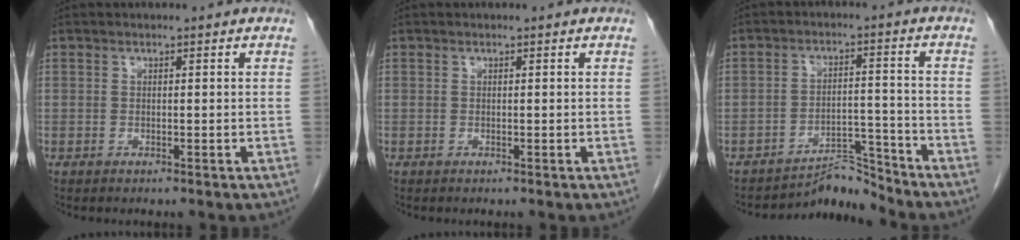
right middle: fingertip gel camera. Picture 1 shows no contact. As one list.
[{"total": 0.0}, {"total": 4.9, "force": [-4.9, 0.1, -0.9], "torque": [0.019, 0.017, -0.076]}]